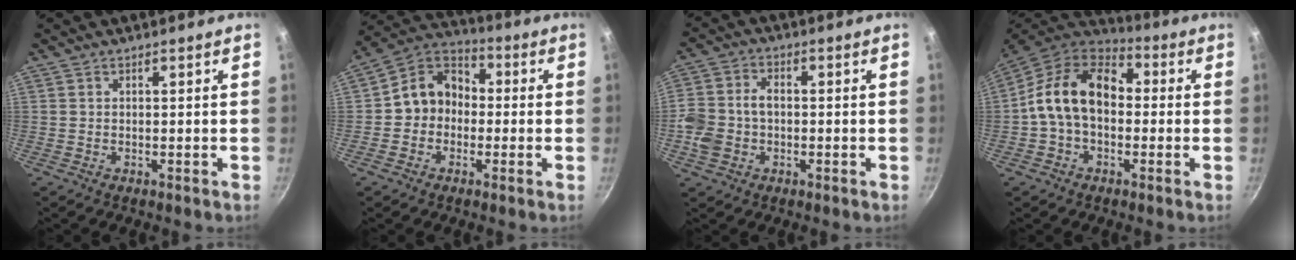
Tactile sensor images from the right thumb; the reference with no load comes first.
{"total": 10.0, "force": [-0.9, 8.5, 5.1], "torque": [-0.046, 0.037, -0.039]}
{"total": 8.2, "force": [-1.3, 6.3, 5.2], "torque": [-0.097, 0.023, -0.032]}
{"total": 14.9, "force": [0.0, 10.4, 10.7], "torque": [-0.157, 0.038, -0.022]}